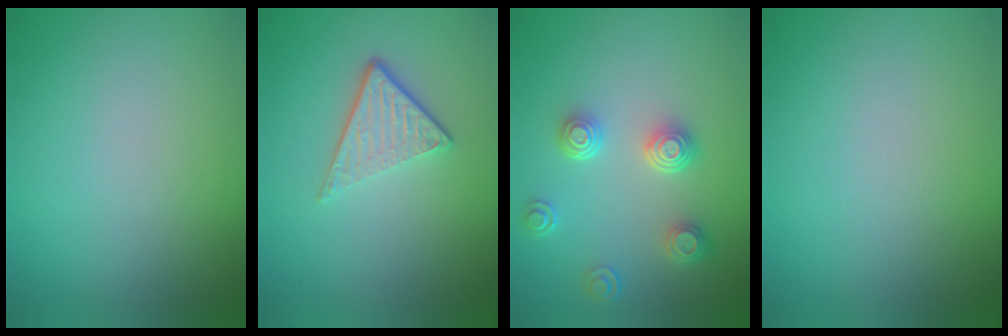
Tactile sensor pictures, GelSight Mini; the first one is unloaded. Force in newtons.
{"total": 3.7, "press": 2.6, "slide": 2.6}
{"total": 4.0, "press": 3.2, "slide": 2.5}
{"total": 0.0}